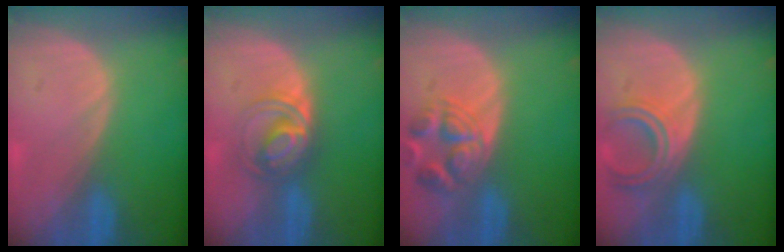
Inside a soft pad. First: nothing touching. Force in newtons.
{"total": 6.0, "press": 5.6, "slide": 2.1}
{"total": 6.5, "press": 6.3, "slide": 1.6}
{"total": 5.7, "press": 5.2, "slide": 2.4}